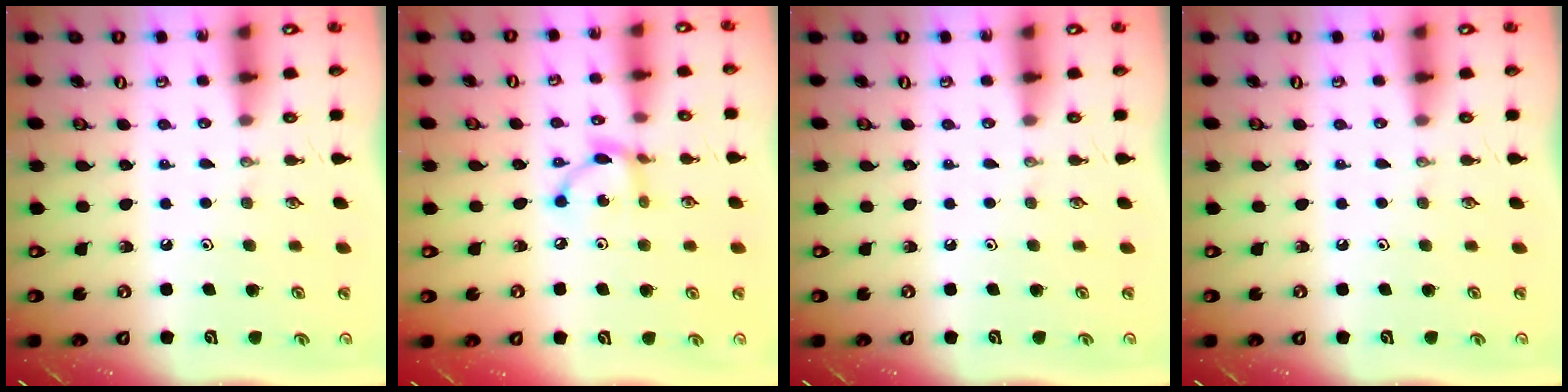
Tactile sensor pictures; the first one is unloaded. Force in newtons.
{"total": 6.7, "press": 6.7, "slide": 0.2}
{"total": 0.0}
{"total": 0.0}